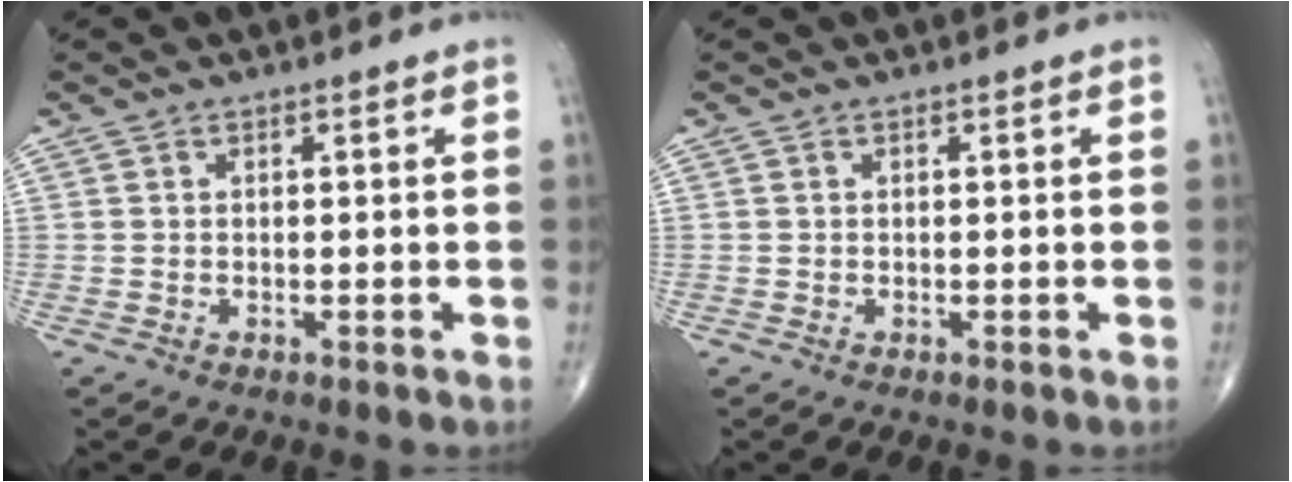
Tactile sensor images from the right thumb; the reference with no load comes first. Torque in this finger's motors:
{"motor_torque": [0.00, 0.00, 0.00, 0.00, 0.00]}